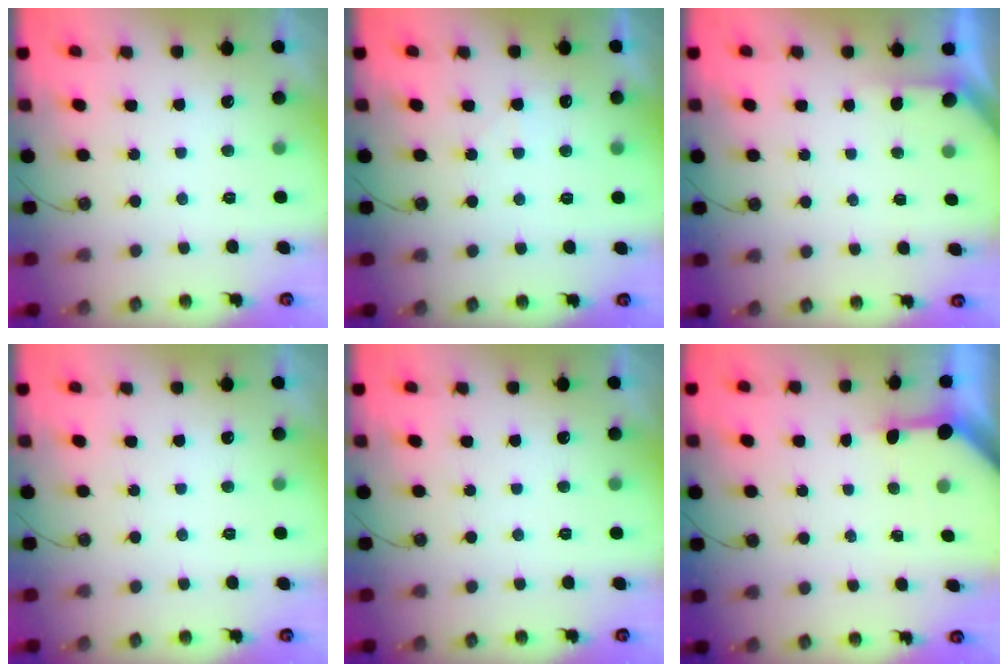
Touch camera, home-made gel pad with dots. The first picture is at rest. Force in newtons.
{"total": 4.9, "press": 4.9, "slide": 0.6}
{"total": 2.2, "press": 2.2, "slide": 0.2}
{"total": 0.0}
{"total": 0.0}
{"total": 3.5, "press": 3.5, "slide": 0.4}